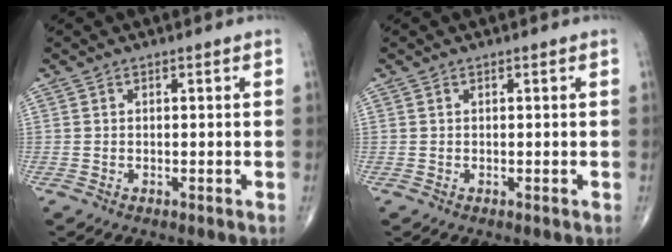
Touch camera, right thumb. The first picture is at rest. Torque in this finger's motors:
{"motor_torque": [0.00, -0.23, 0.15, 0.05, -0.04]}